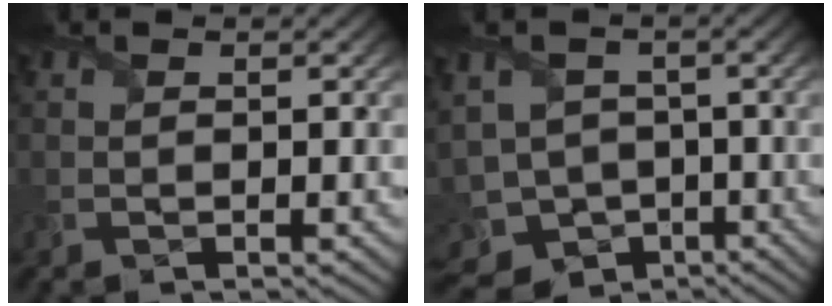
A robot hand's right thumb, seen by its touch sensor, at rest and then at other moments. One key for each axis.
{"total": 9.9, "fx": -4.4, "fy": 7.5, "fz": 4.7, "tx": -0.139, "ty": -0.019, "tz": -0.070}